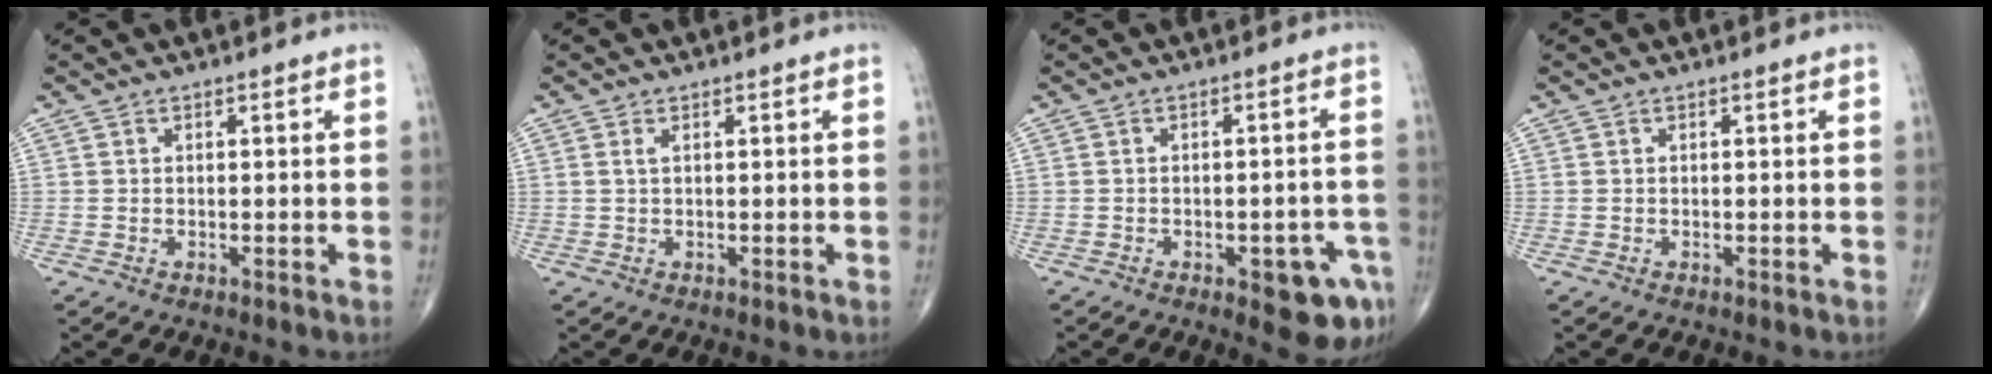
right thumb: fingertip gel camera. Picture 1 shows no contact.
{"total": 0.9, "force": [0.3, 0.3, 0.7], "torque": [-0.022, 0.007, 0.007]}
{"total": 8.5, "force": [-3.9, 3.2, 6.8], "torque": [-0.062, 0.018, -0.040]}
{"total": 0.0}